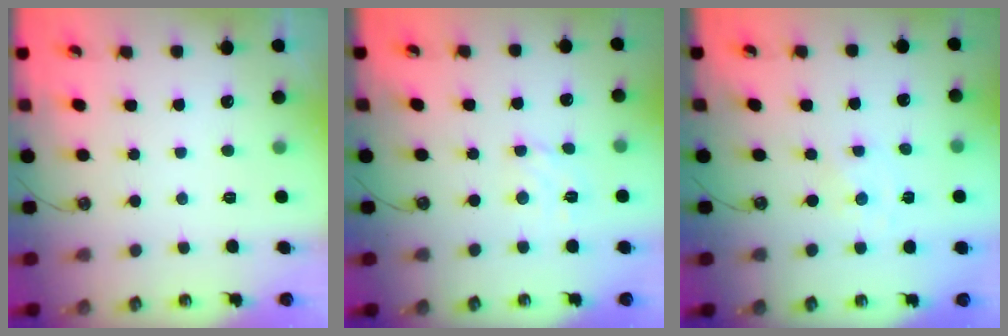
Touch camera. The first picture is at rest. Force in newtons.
{"total": 6.4, "press": 6.4, "slide": 0.6}
{"total": 0.0}